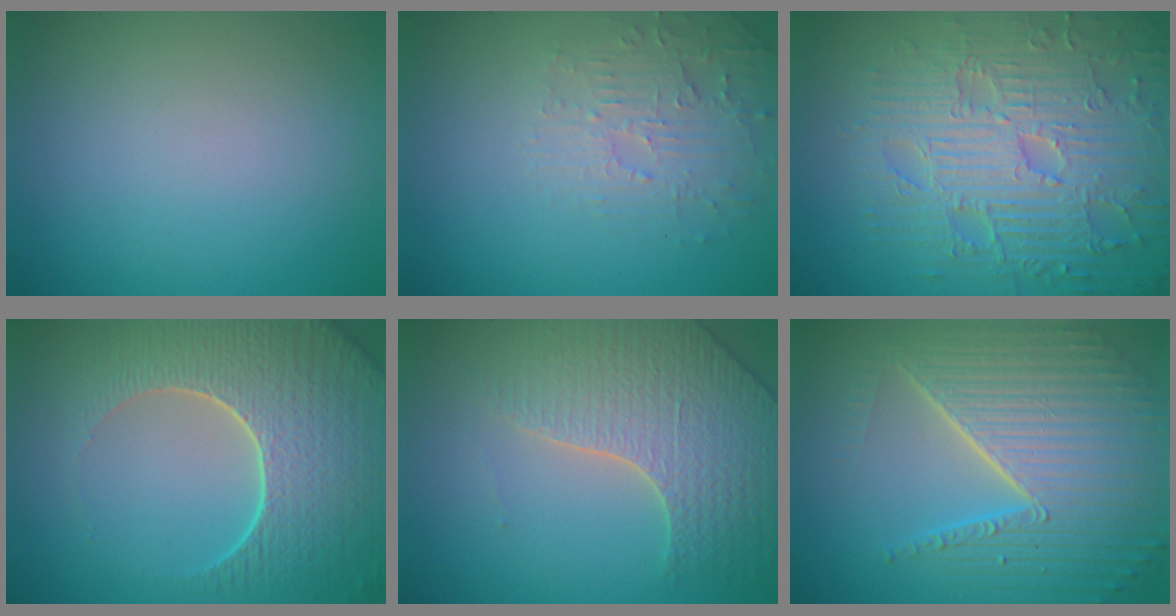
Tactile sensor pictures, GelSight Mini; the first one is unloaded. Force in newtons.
{"total": 3.2, "press": 3.1, "slide": 0.7}
{"total": 9.4, "press": 6.9, "slide": 6.5}
{"total": 8.6, "press": 6.4, "slide": 5.7}
{"total": 4.7, "press": 4.4, "slide": 1.5}
{"total": 9.5, "press": 6.0, "slide": 7.4}